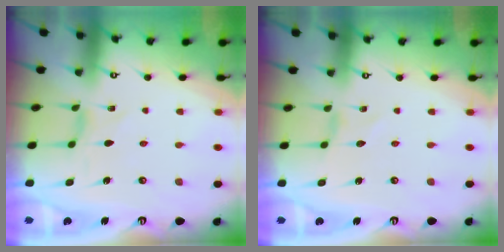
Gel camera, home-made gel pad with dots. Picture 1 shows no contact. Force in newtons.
{"total": 0.0}